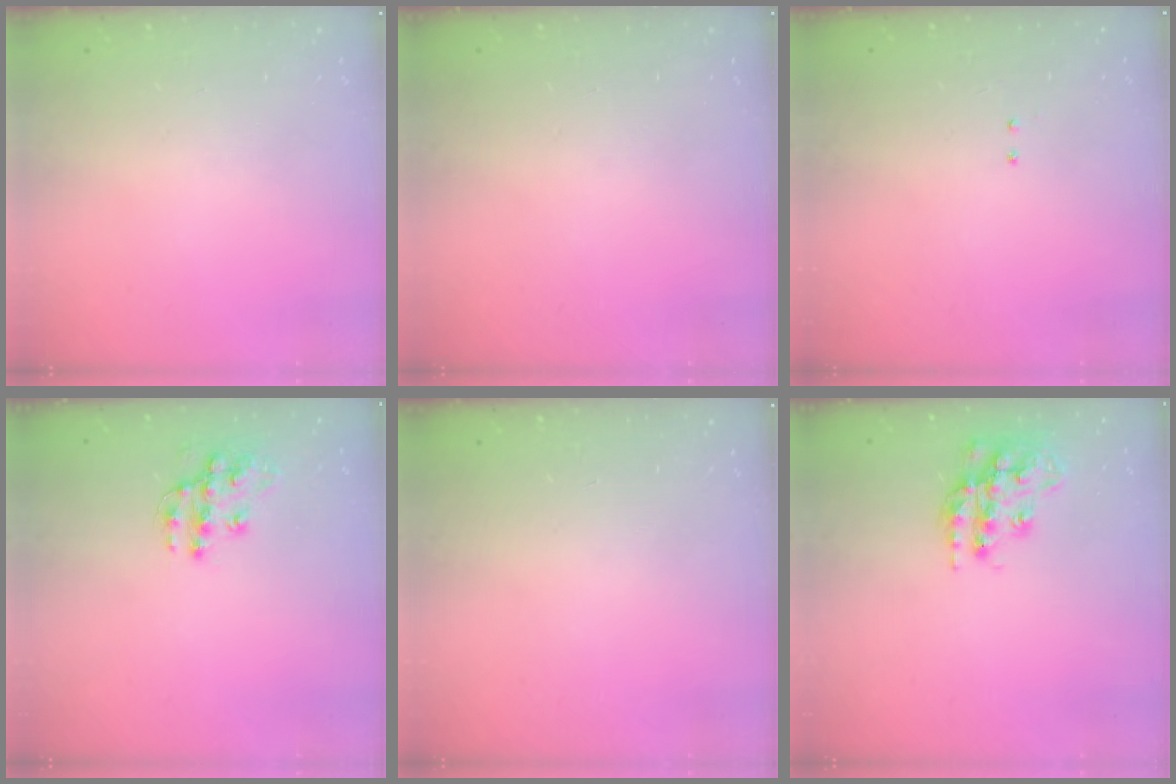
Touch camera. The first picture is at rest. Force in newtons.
{"total": 0.0}
{"total": 2.0, "press": 2.0, "slide": 0.4}
{"total": 12.2, "press": 12.2, "slide": 0.9}
{"total": 0.0}
{"total": 17.3, "press": 17.3, "slide": 1.4}